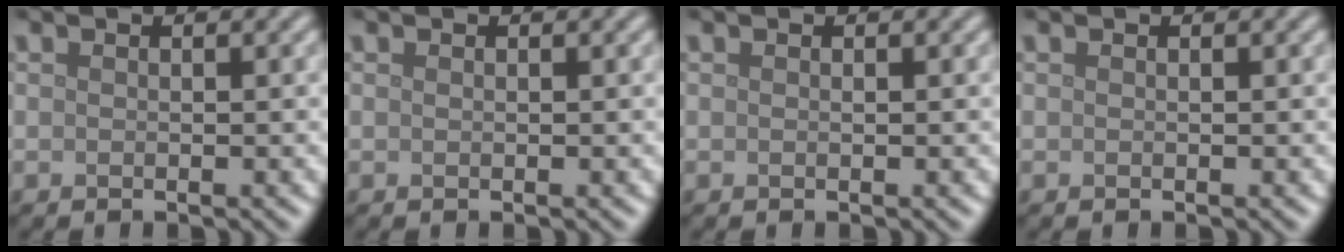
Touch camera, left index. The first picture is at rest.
{"total": 0.0}
{"total": 0.0}
{"total": 0.0}